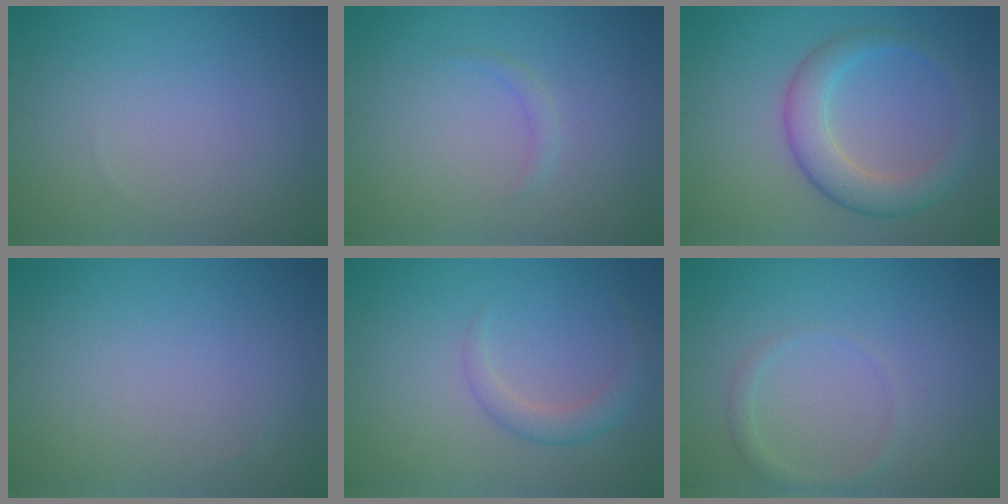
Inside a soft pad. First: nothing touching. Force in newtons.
{"total": 0.8, "press": 0.8, "slide": 0.0}
{"total": 4.7, "press": 4.7, "slide": 0.1}
{"total": 0.0}
{"total": 2.3, "press": 2.2, "slide": 0.1}
{"total": 1.3, "press": 1.3, "slide": 0.0}